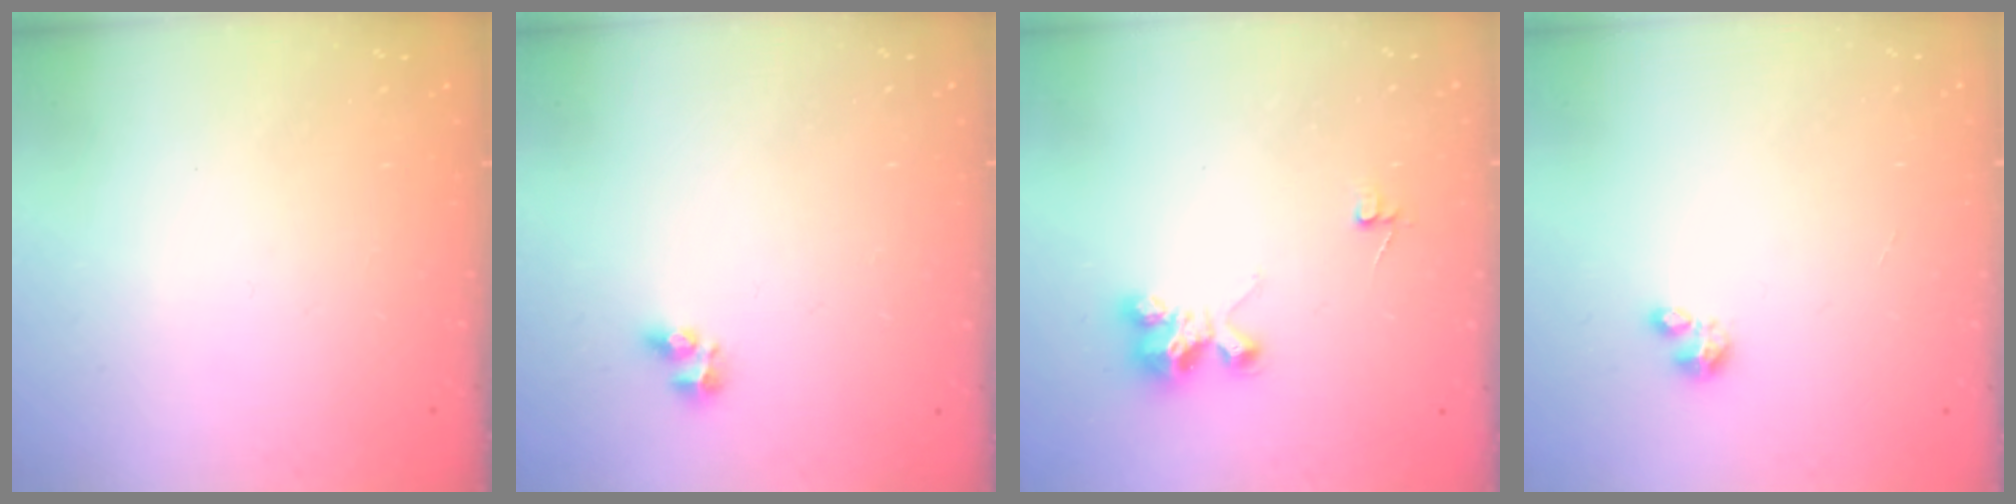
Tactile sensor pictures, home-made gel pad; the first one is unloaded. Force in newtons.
{"total": 5.0, "press": 5.0, "slide": 0.4}
{"total": 4.1, "press": 4.1, "slide": 0.2}
{"total": 2.5, "press": 2.5, "slide": 0.3}